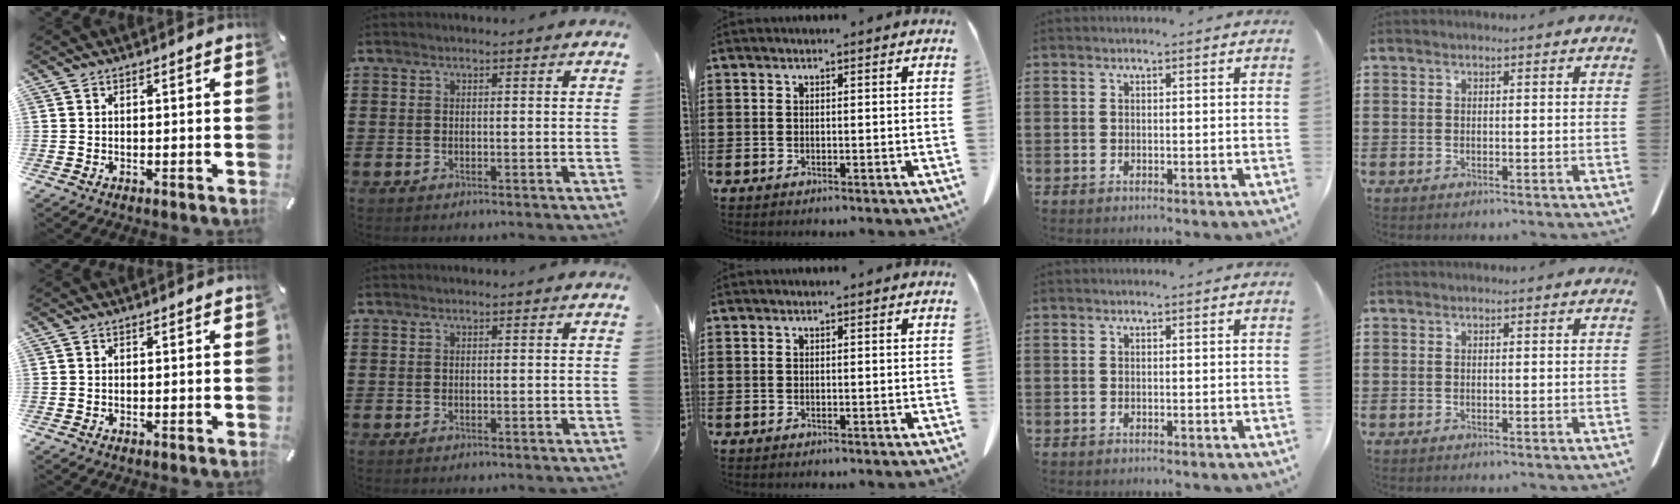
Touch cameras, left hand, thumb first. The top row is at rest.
{}